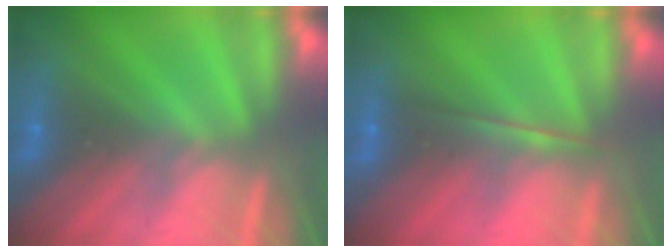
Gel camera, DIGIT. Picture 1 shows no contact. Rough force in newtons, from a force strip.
{"total": 1.7}